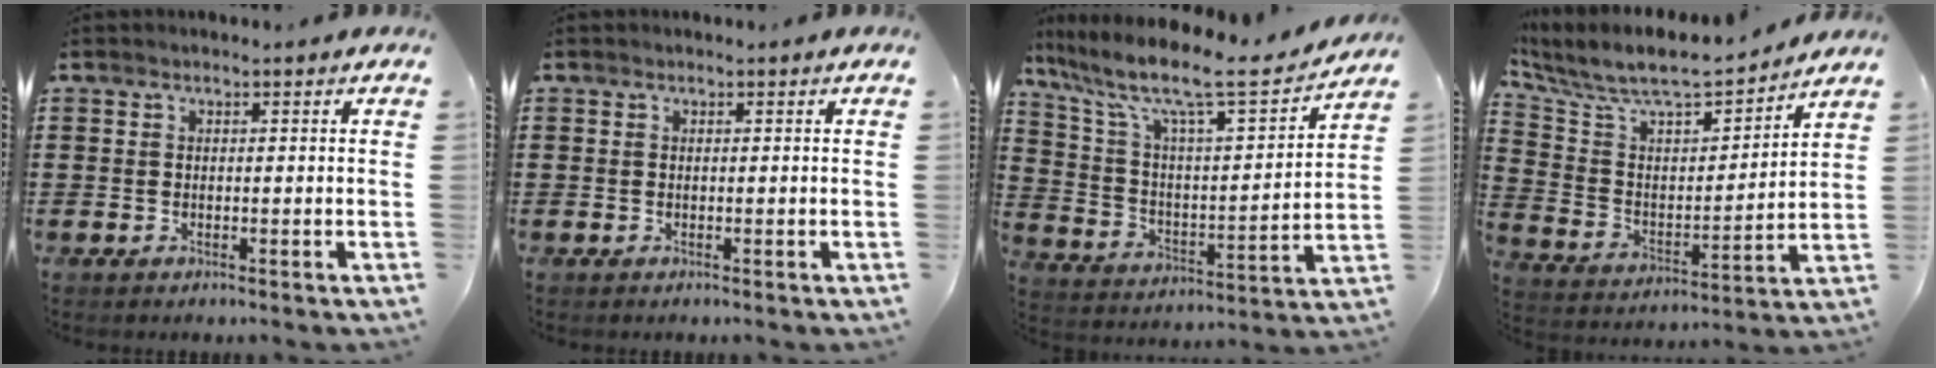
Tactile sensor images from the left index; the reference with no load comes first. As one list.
[{"total": 0.0}, {"total": 9.8, "force": [7.5, 1.4, 6.1], "torque": [-0.150, -0.052, 0.119]}, {"total": 7.9, "force": [7.1, 1.6, 3.0], "torque": [-0.095, -0.054, 0.117]}]